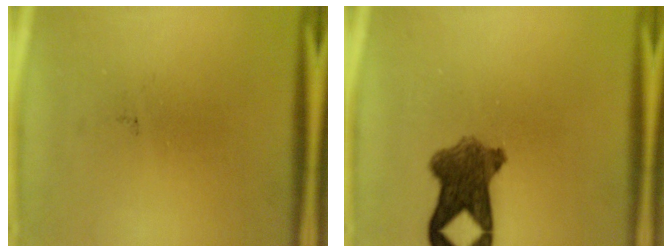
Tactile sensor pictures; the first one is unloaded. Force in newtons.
{"total": 7.8}